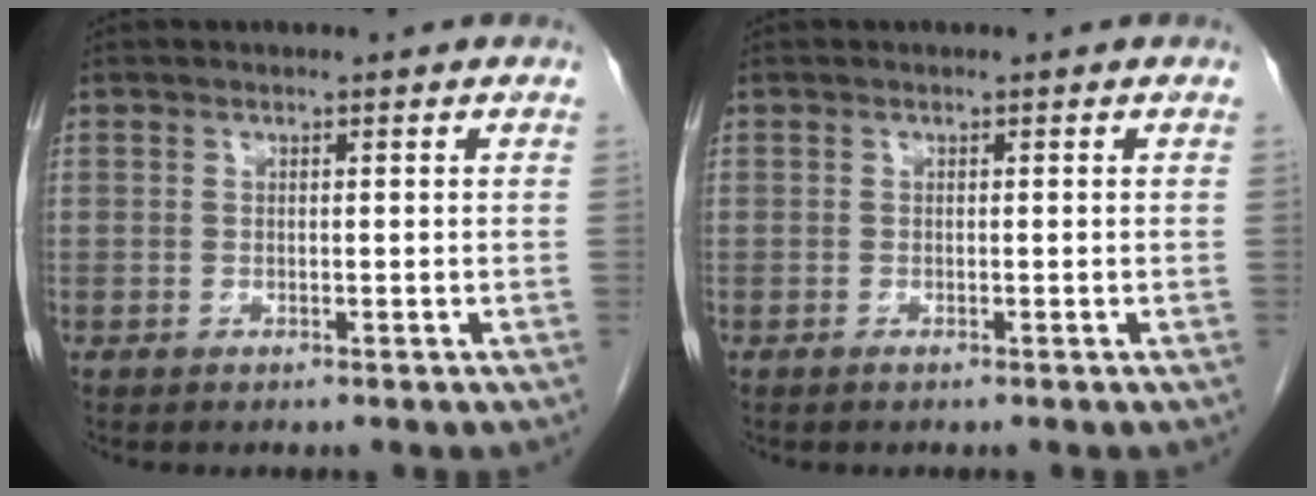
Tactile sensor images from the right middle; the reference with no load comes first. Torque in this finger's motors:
{"motor_torque": [-0.18, 0.02, 0.05, -0.01]}